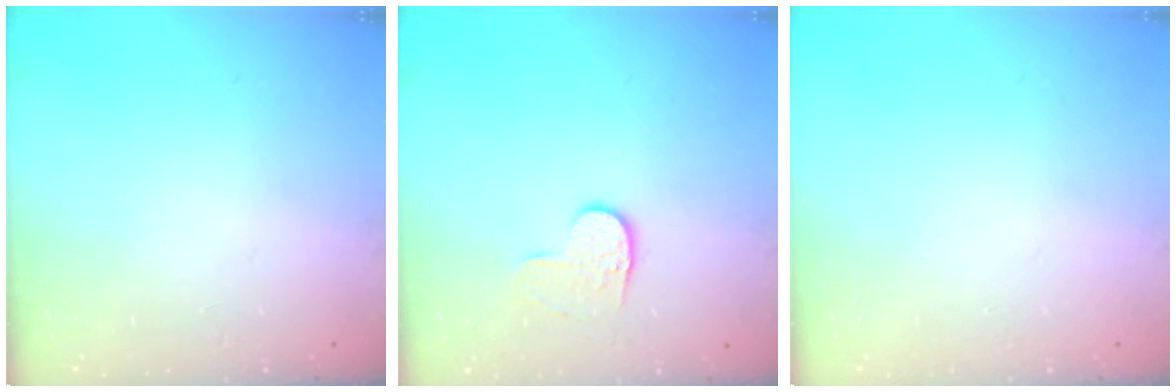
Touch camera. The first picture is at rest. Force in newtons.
{"total": 4.0, "press": 4.0, "slide": 0.4}
{"total": 0.0}